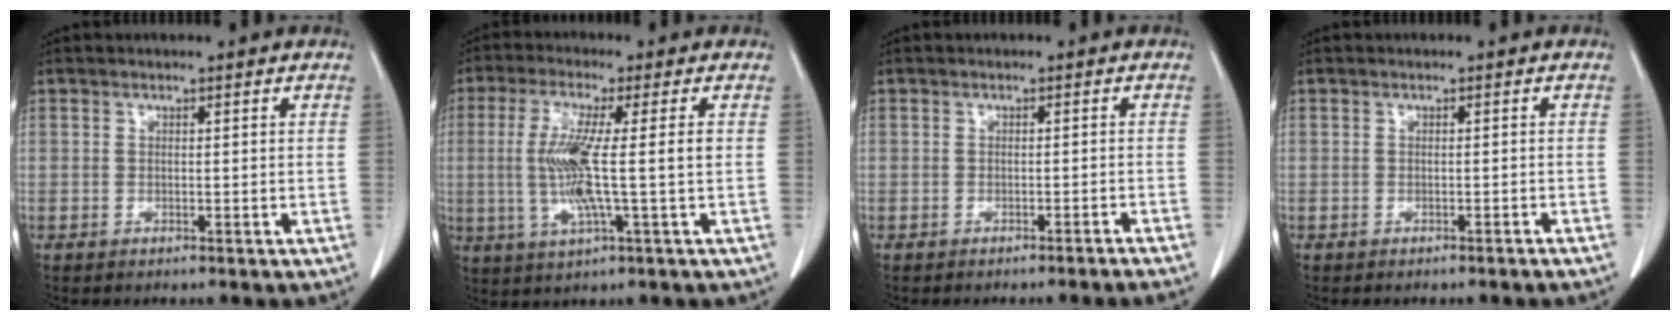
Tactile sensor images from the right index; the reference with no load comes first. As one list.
[{"total": 9.0, "force": [-0.3, -0.1, 9.0], "torque": [-0.191, -0.006, -0.008]}, {"total": 2.8, "force": [-2.3, -0.8, 1.2], "torque": [-0.015, 0.007, -0.027]}, {"total": 1.3, "force": [-1.1, -0.1, 0.7], "torque": [-0.012, 0.001, -0.012]}]